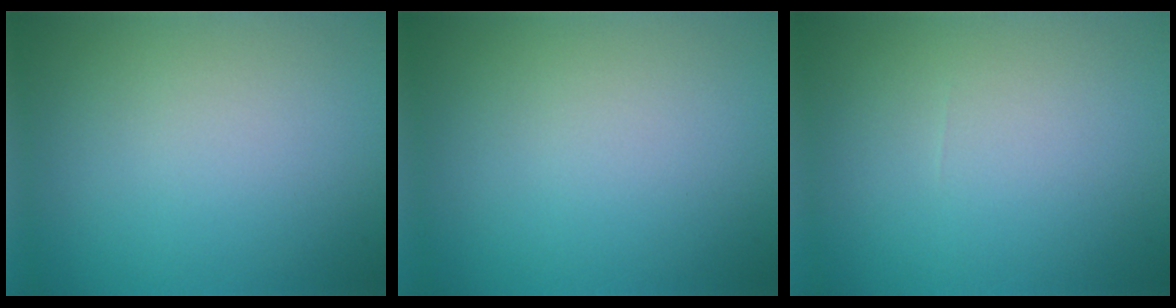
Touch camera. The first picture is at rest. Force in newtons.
{"total": 0.0}
{"total": 0.0}